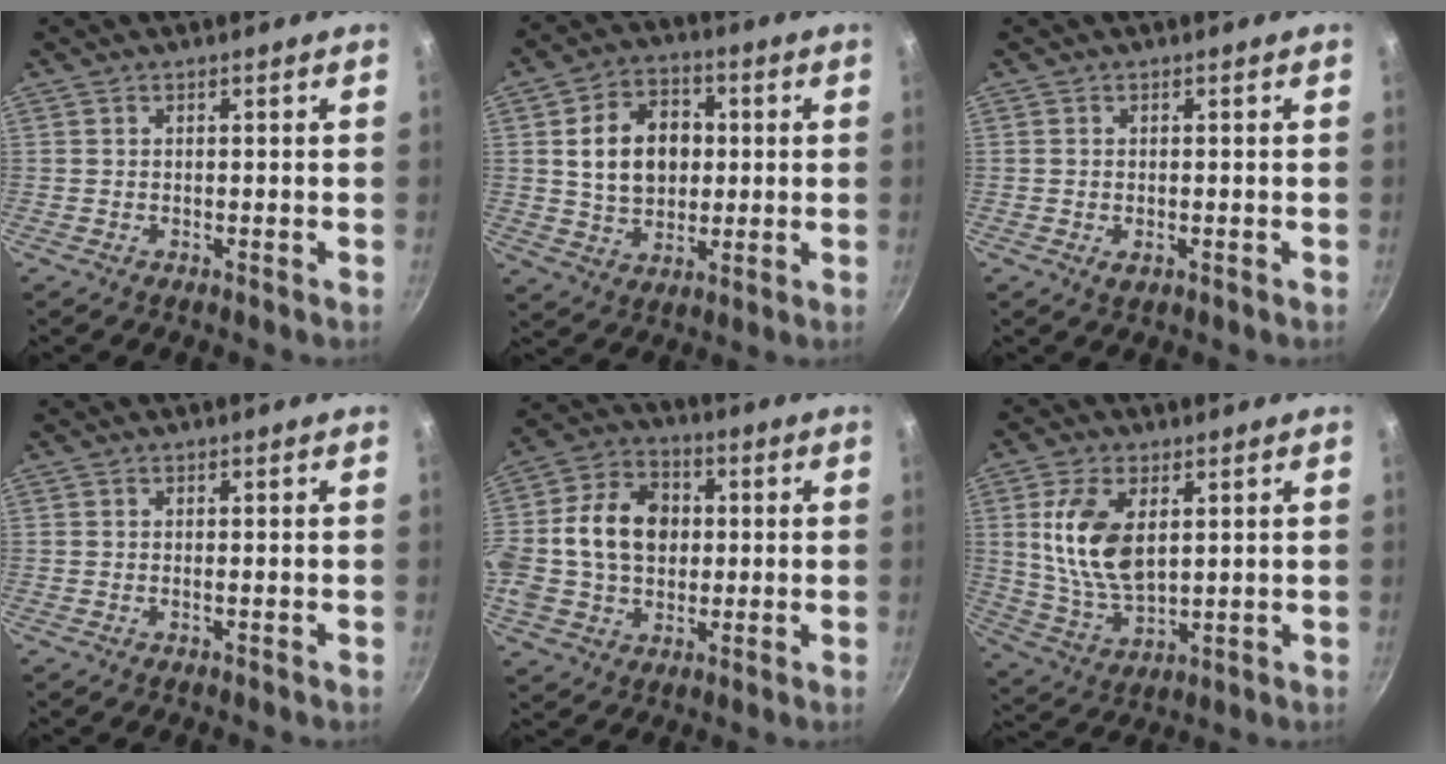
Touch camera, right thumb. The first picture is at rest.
{"total": 13.0, "force": [1.5, 9.7, 8.5], "torque": [-0.109, 0.009, 0.025]}
{"total": 1.6, "force": [-0.4, 1.0, 1.2], "torque": [-0.020, -0.003, -0.005]}
{"total": 0.0}
{"total": 17.9, "force": [1.2, 13.5, 11.7], "torque": [-0.201, 0.024, 0.008]}
{"total": 13.0, "force": [3.1, 7.2, 10.4], "torque": [-0.194, -0.019, 0.069]}